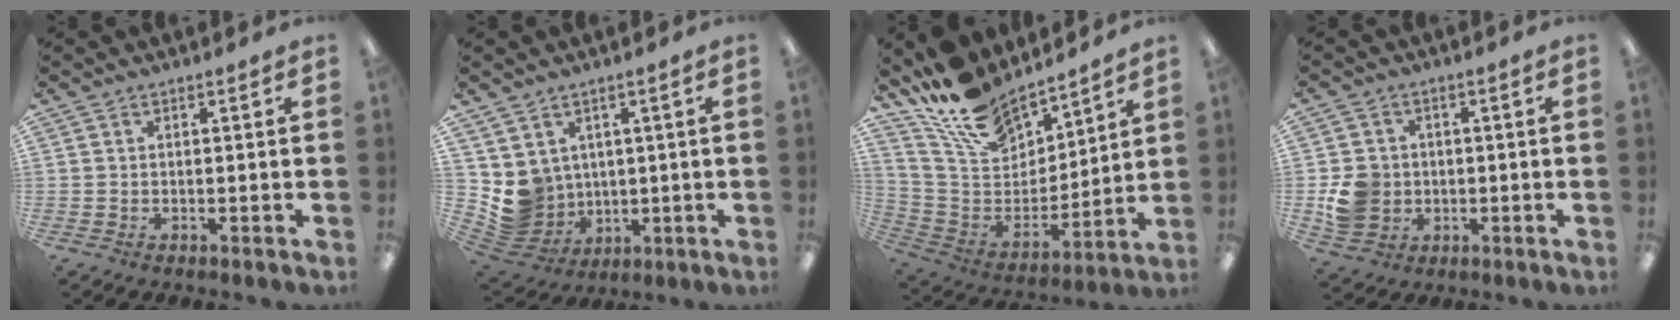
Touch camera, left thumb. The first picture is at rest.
{"total": 7.8, "force": [2.6, 7.3, 0.9], "torque": [-0.062, -0.032, 0.061]}
{"total": 16.9, "force": [14.5, 6.8, 5.4], "torque": [-0.138, -0.098, 0.270]}
{"total": 7.9, "force": [-0.5, 7.3, 2.8], "torque": [-0.065, 0.013, -0.005]}